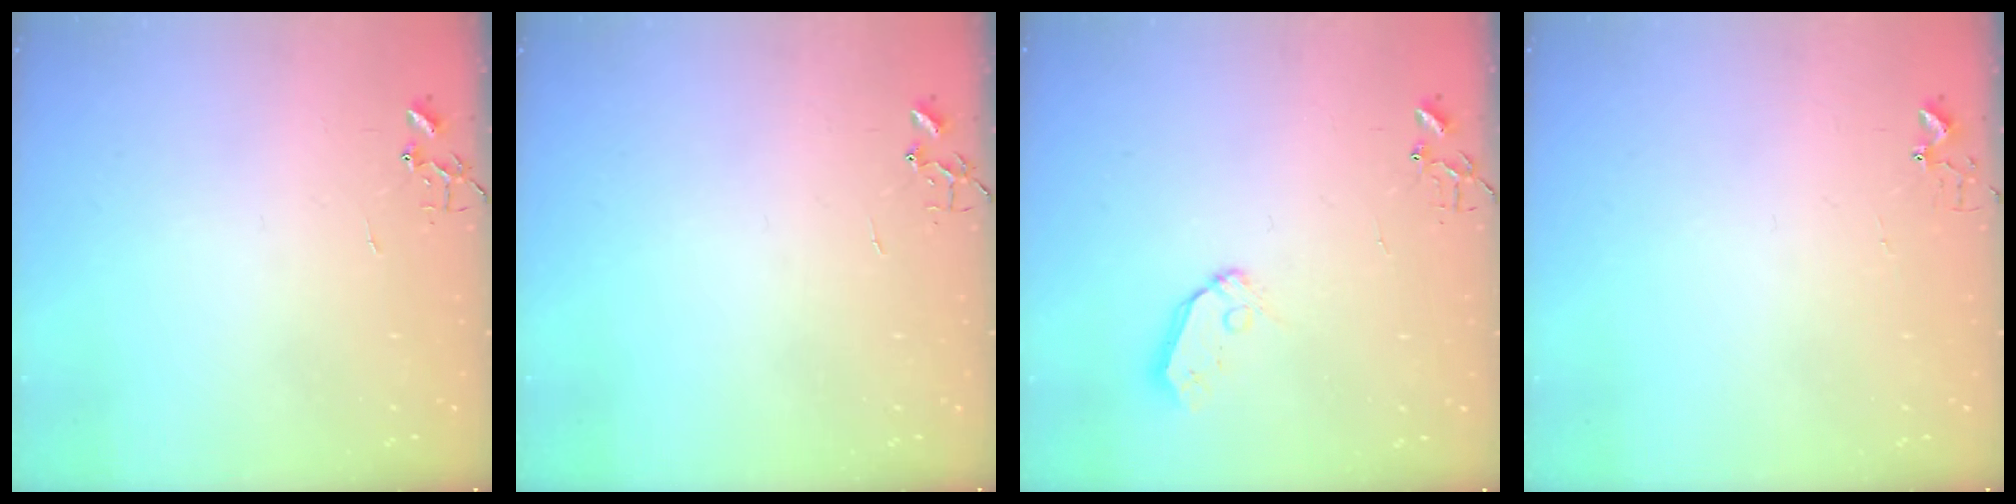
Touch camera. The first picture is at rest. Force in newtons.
{"total": 0.0}
{"total": 6.9, "press": 6.9, "slide": 0.5}
{"total": 2.7, "press": 2.7, "slide": 0.3}